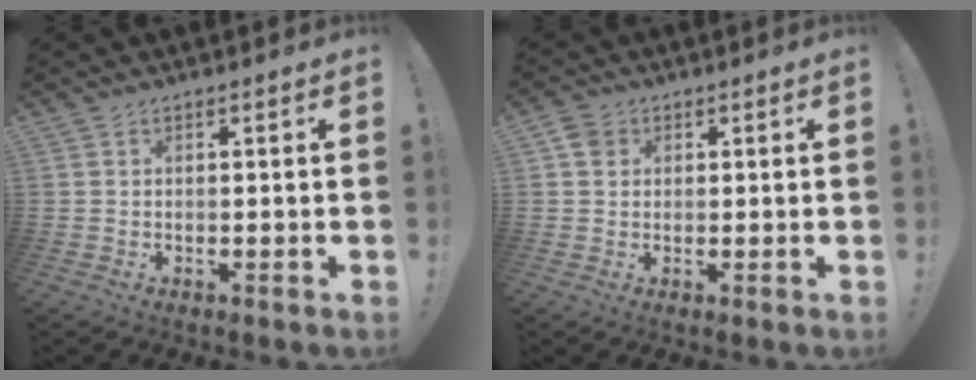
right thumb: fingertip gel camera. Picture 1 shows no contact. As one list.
[{"total": 3.8, "force": [1.4, 3.2, 1.4], "torque": [-0.009, -0.002, 0.025]}]